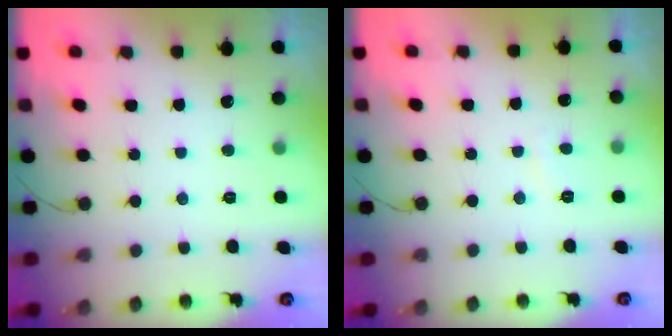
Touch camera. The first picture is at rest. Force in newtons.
{"total": 1.3, "press": 1.2, "slide": 0.5}